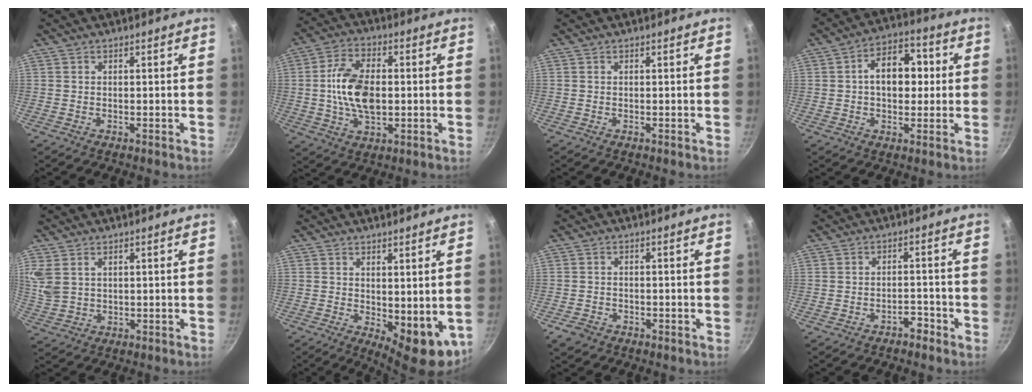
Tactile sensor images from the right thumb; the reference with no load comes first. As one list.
[{"total": 12.7, "force": [0.0, 7.2, 10.5], "torque": [-0.191, 0.008, 0.002]}, {"total": 0.0}, {"total": 11.1, "force": [1.2, 7.2, 8.4], "torque": [-0.094, 0.022, 0.012]}, {"total": 6.7, "force": [2.2, 4.7, 4.3], "torque": [-0.109, 0.002, 0.057]}, {"total": 10.3, "force": [-1.4, 4.2, 9.3], "torque": [-0.103, -0.023, -0.003]}, {"total": 2.6, "force": [-1.6, 1.8, 0.8], "torque": [-0.013, 0.006, -0.026]}, {"total": 2.7, "force": [-2.1, 1.3, 1.2], "torque": [-0.006, 0.019, -0.032]}]